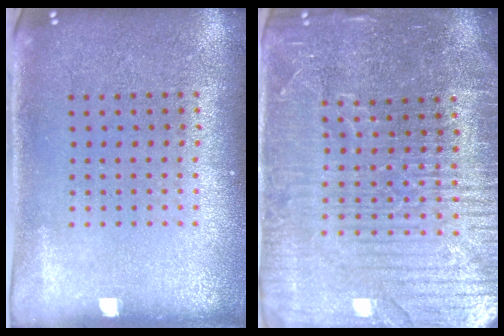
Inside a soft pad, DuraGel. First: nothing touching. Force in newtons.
{"total": 4.9, "press": 4.4, "slide": 2.0}